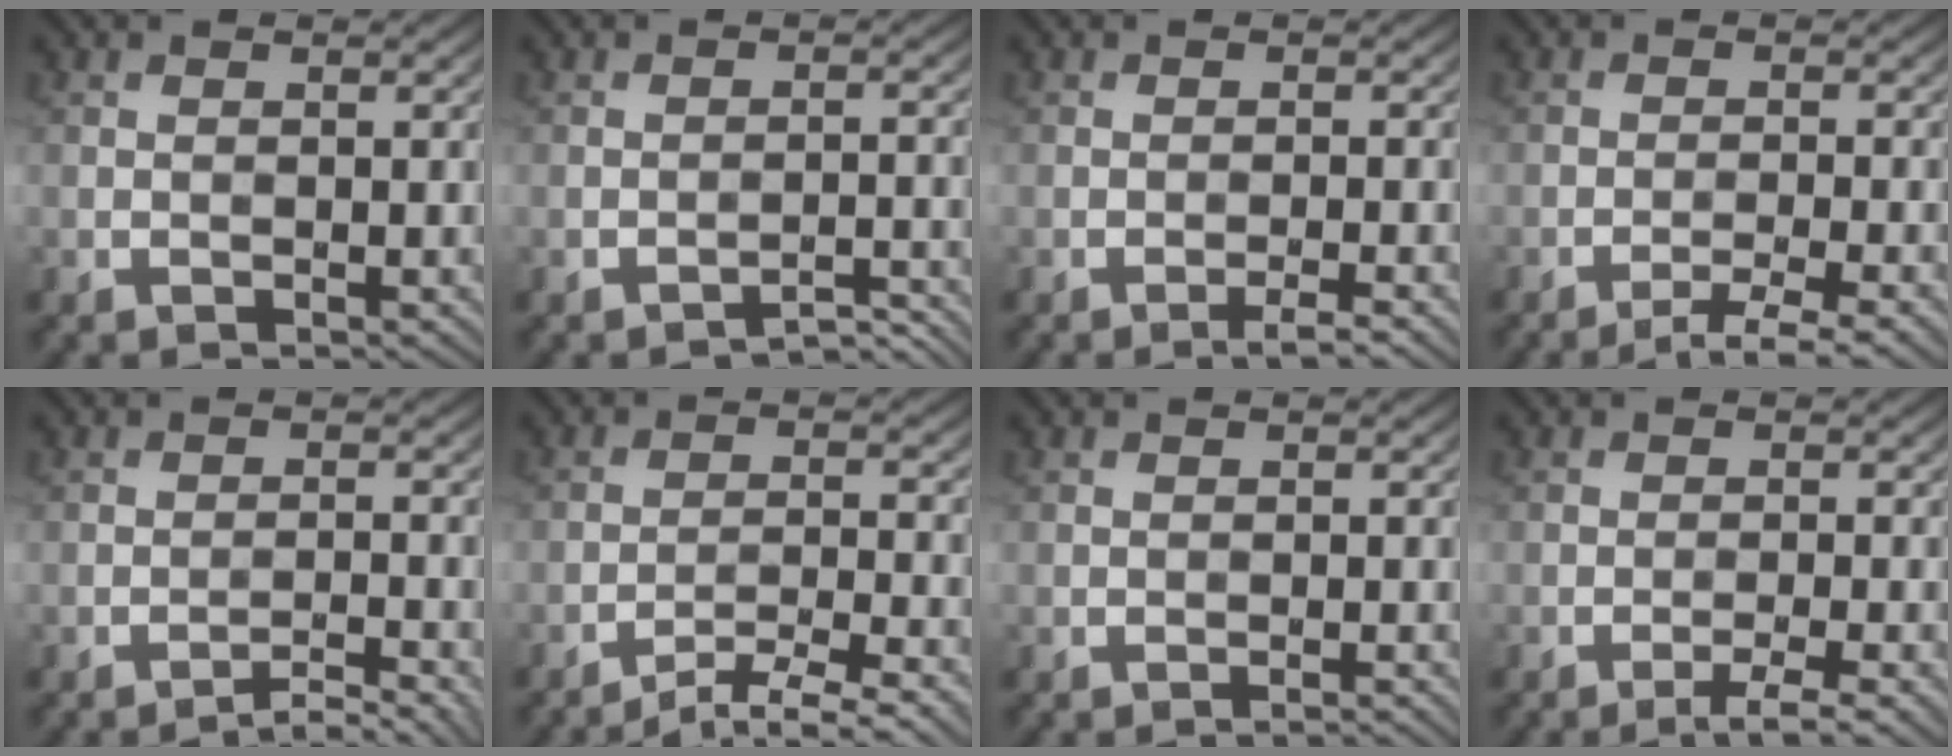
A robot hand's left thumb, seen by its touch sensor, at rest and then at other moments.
{"total": 2.5, "force": [-2.4, 0.2, 0.5], "torque": [0.002, 0.013, -0.036]}
{"total": 1.9, "force": [-1.3, 0.1, 1.4], "torque": [-0.015, 0.009, -0.026]}
{"total": 3.5, "force": [-2.3, 0.4, 2.6], "torque": [-0.042, 0.006, -0.043]}
{"total": 3.0, "force": [-2.5, 0.3, 1.6], "torque": [-0.019, 0.012, -0.044]}
{"total": 5.3, "force": [-4.1, 0.8, 3.2], "torque": [-0.059, 0.013, -0.069]}
{"total": 0.6, "force": [-0.6, 0.0, 0.3], "torque": [0.002, 0.004, -0.016]}
{"total": 2.8, "force": [-1.8, 0.2, 2.1], "torque": [-0.030, 0.008, -0.034]}